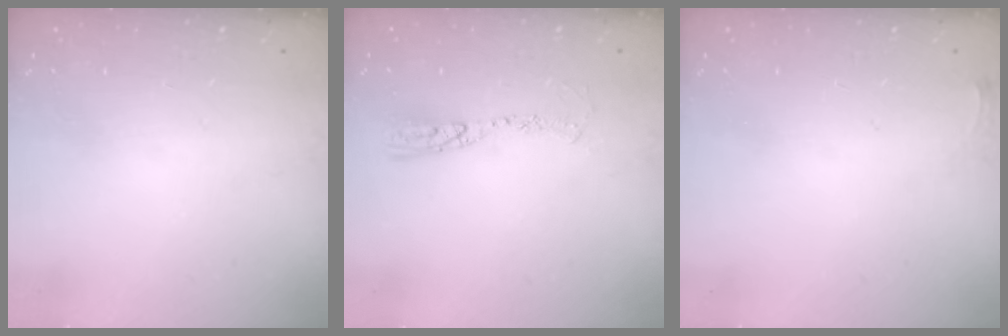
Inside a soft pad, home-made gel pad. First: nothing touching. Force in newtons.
{"total": 9.5, "press": 9.5, "slide": 0.9}
{"total": 2.8, "press": 2.8, "slide": 0.4}